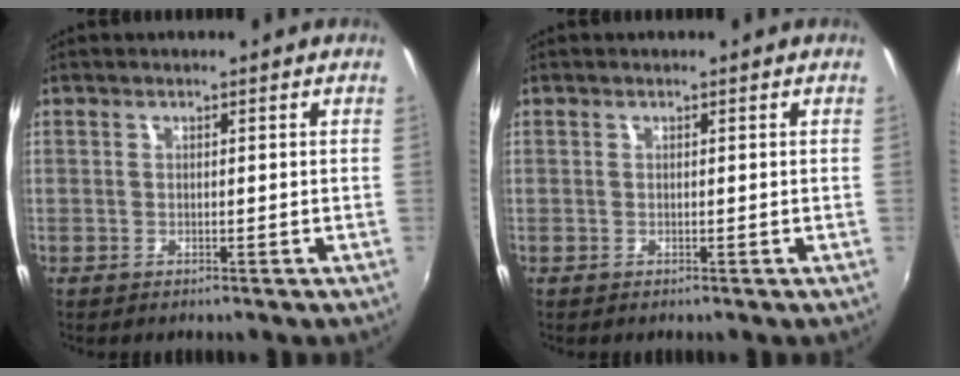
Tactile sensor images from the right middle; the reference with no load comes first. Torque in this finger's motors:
{"motor_torque": [0.23, -0.37, 0.02, 0.00]}